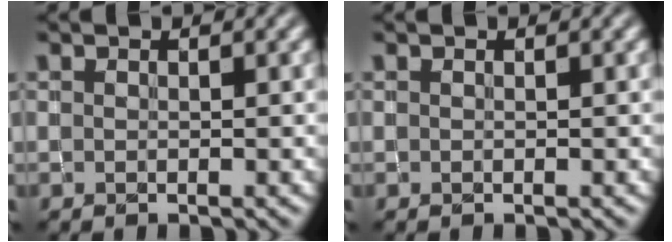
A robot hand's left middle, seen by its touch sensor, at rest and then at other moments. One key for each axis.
{"total": 0.0}